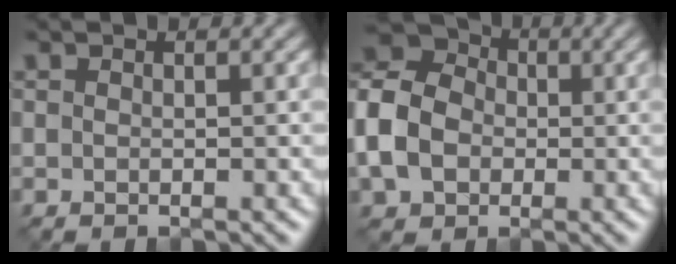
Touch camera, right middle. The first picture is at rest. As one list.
[{"total": 8.2, "force": [-2.0, 6.4, 4.6], "torque": [-0.125, -0.003, -0.047]}]